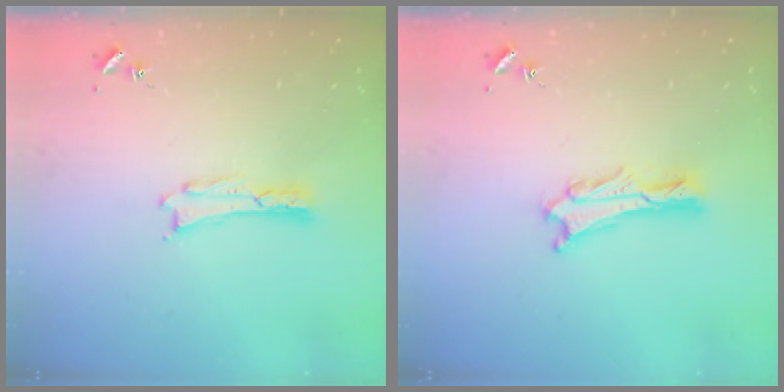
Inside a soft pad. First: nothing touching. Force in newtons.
{"total": 2.0, "press": 2.0, "slide": 0.2}